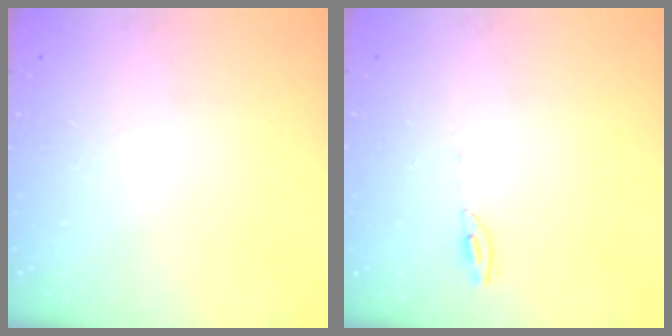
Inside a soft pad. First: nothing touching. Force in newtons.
{"total": 4.4, "press": 4.4, "slide": 0.1}